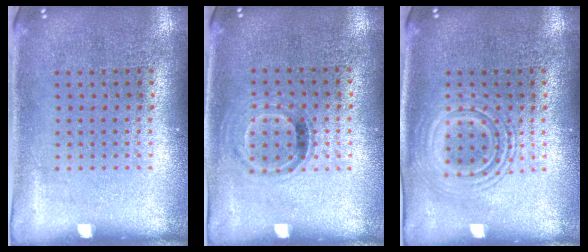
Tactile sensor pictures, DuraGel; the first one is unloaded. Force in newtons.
{"total": 0.8, "press": 0.7, "slide": 0.4}
{"total": 2.5, "press": 2.5, "slide": 0.4}